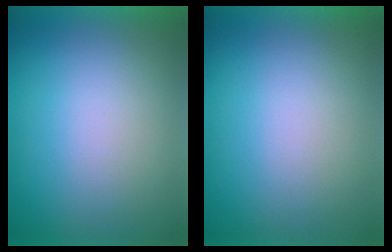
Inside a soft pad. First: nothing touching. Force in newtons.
{"total": 0.0}